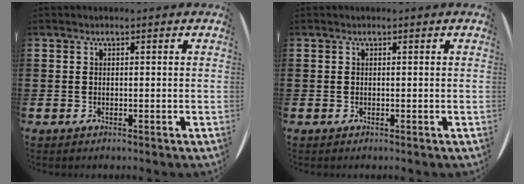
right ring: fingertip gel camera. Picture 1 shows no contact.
{"total": 0.0}